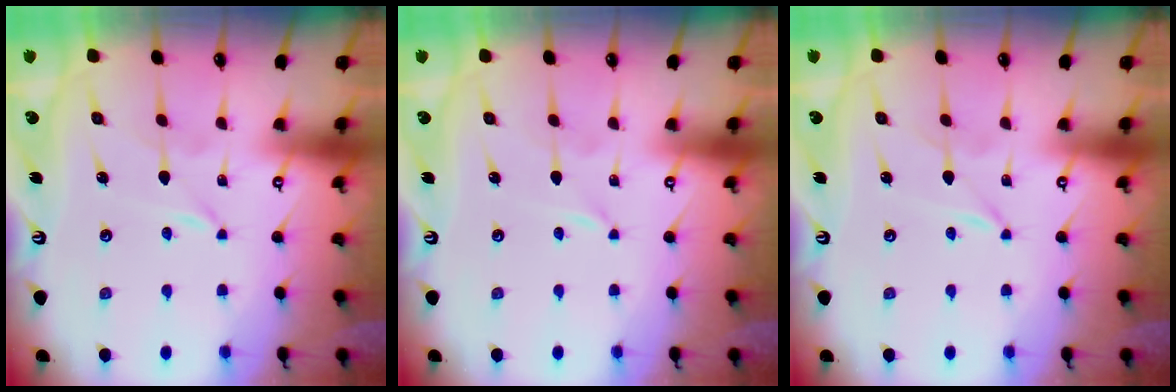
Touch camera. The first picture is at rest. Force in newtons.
{"total": 0.0}
{"total": 0.6, "press": 0.5, "slide": 0.1}